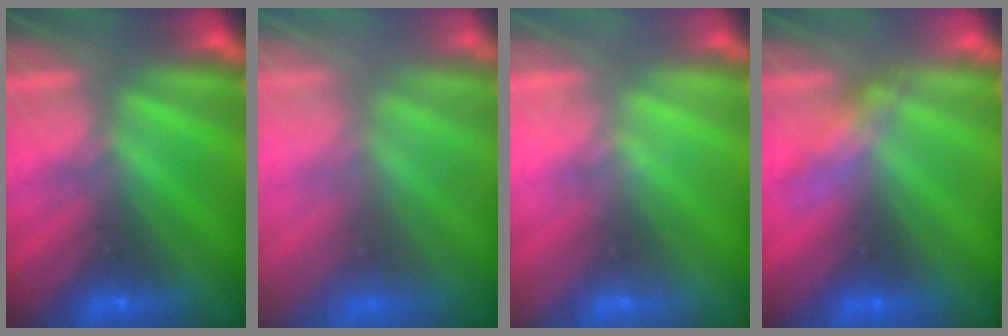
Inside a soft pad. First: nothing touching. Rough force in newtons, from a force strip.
{"total": 9.3}
{"total": 2.1}
{"total": 2.7}